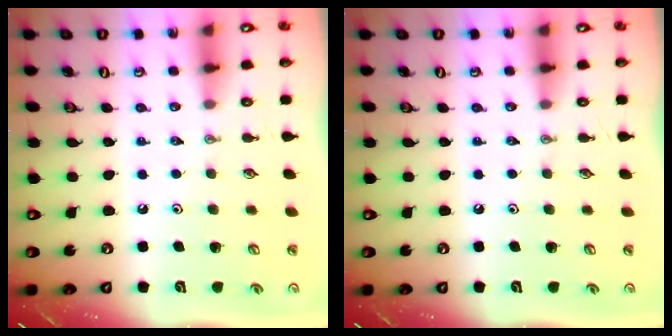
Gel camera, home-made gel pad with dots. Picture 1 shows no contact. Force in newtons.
{"total": 0.0}